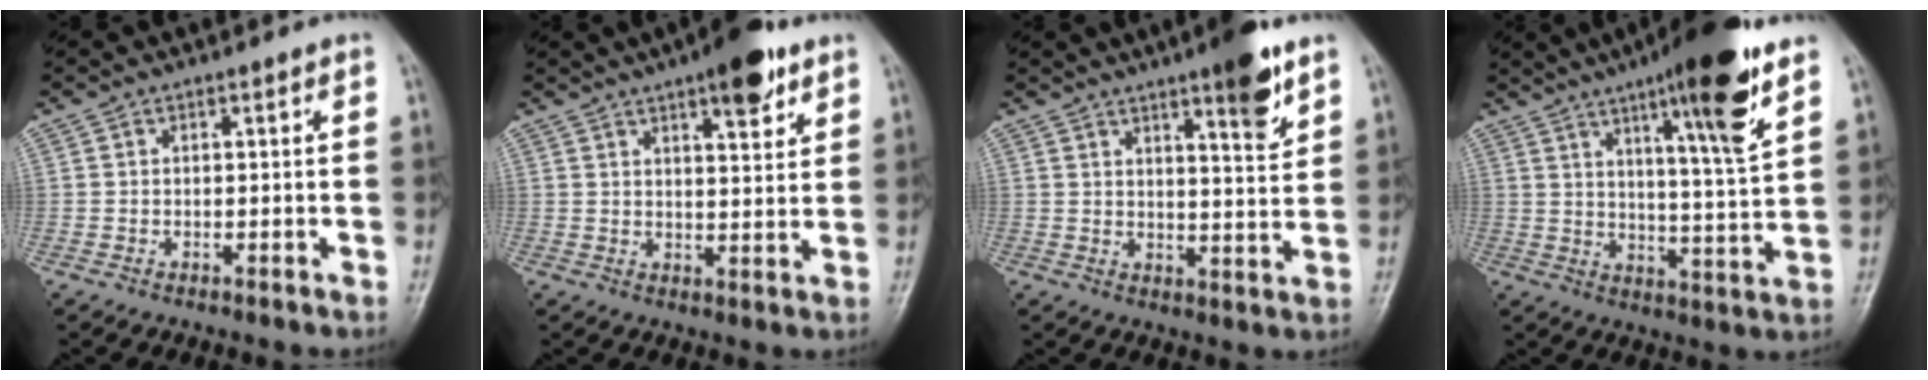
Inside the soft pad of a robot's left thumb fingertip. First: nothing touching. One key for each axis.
{"total": 9.3, "fx": 5.6, "fy": 3.0, "fz": 6.8, "tx": -0.077, "ty": -0.025, "tz": 0.076}
{"total": 9.0, "fx": 5.6, "fy": 1.6, "fz": 6.8, "tx": -0.086, "ty": -0.035, "tz": 0.078}
{"total": 16.4, "fx": 9.4, "fy": 2.0, "fz": 13.3, "tx": -0.190, "ty": -0.050, "tz": 0.143}